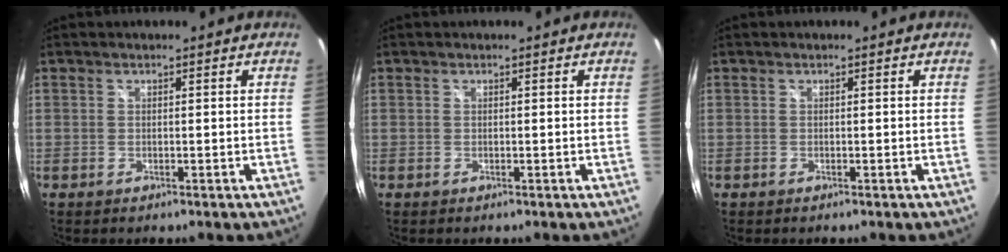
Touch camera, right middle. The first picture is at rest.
{"total": 0.0}
{"total": 0.0}